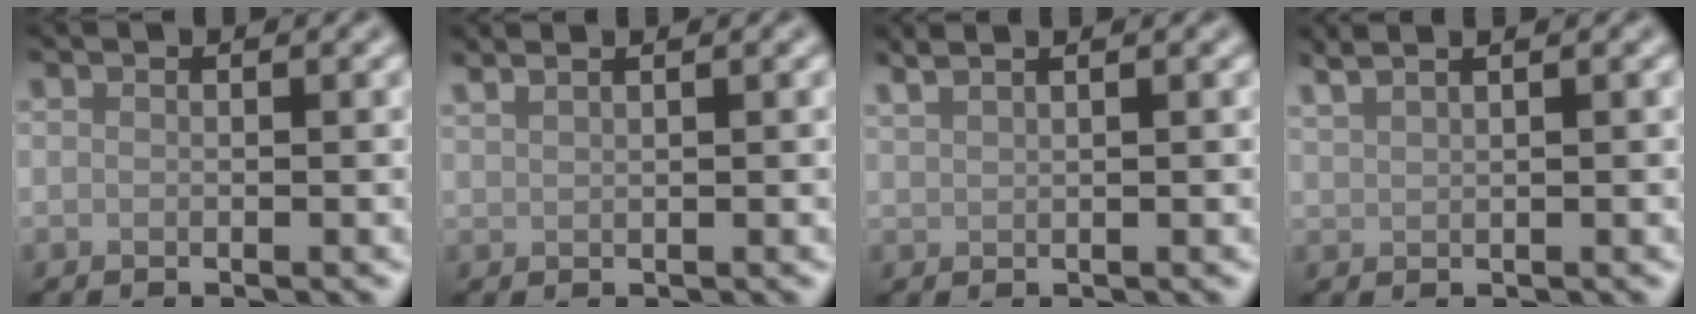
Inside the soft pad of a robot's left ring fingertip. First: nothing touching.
{"total": 2.3, "force": [1.8, 0.8, 1.1], "torque": [-0.009, 0.007, 0.013]}
{"total": 2.7, "force": [2.2, 0.9, 1.4], "torque": [-0.012, 0.013, 0.018]}
{"total": 3.3, "force": [2.6, 1.1, 1.7], "torque": [-0.018, 0.020, 0.022]}